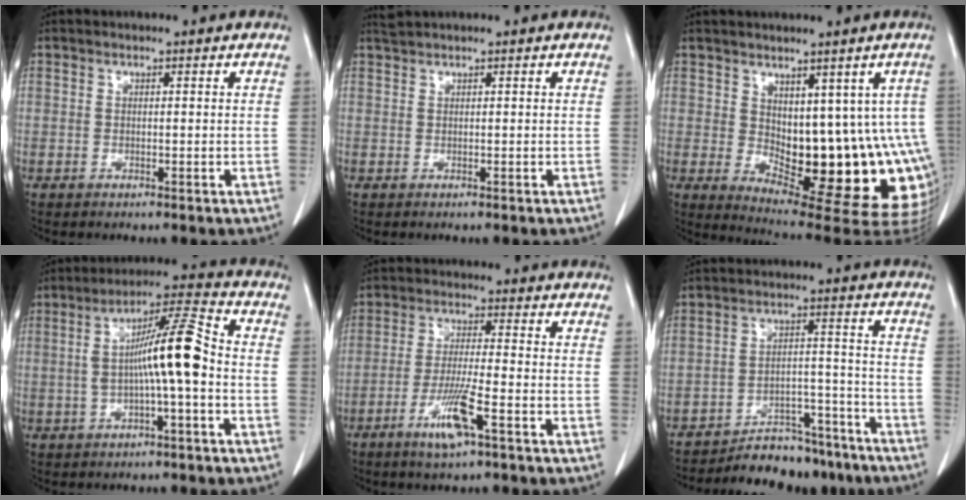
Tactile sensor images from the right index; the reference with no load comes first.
{"total": 1.1, "force": [0.9, -0.1, 0.6], "torque": [-0.016, 0.019, 0.021]}
{"total": 16.1, "force": [-0.6, 7.2, 14.3], "torque": [-0.140, -0.004, 0.011]}
{"total": 10.3, "force": [-0.8, 0.7, 10.2], "torque": [-0.177, 0.026, -0.018]}
{"total": 7.5, "force": [-3.8, 0.1, 6.5], "torque": [-0.130, -0.011, -0.072]}
{"total": 13.4, "force": [-12.4, 4.4, 2.9], "torque": [-0.020, 0.040, -0.174]}